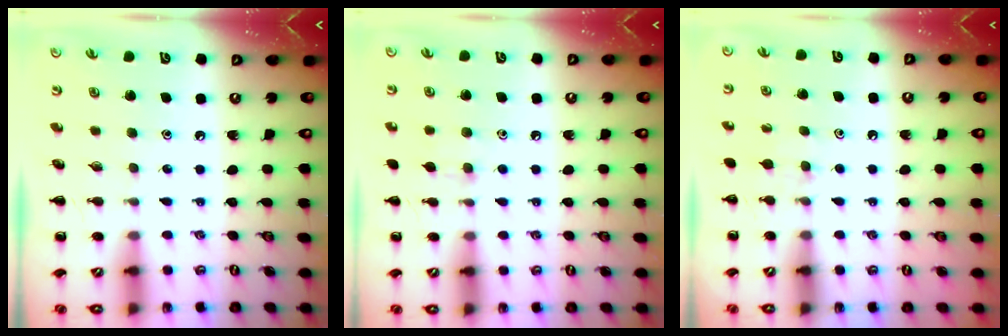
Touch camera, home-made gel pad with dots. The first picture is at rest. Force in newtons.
{"total": 5.7, "press": 5.6, "slide": 1.4}
{"total": 4.9, "press": 4.7, "slide": 1.4}